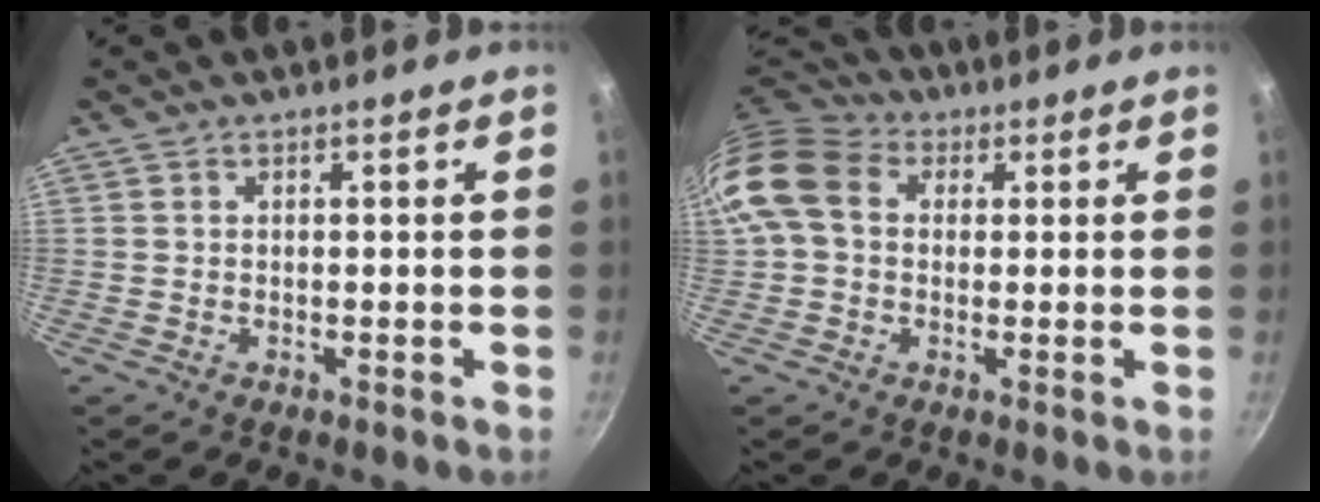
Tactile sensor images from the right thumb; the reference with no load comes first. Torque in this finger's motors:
{"motor_torque": [0.20, 0.81, 0.60, -0.56, 0.16]}